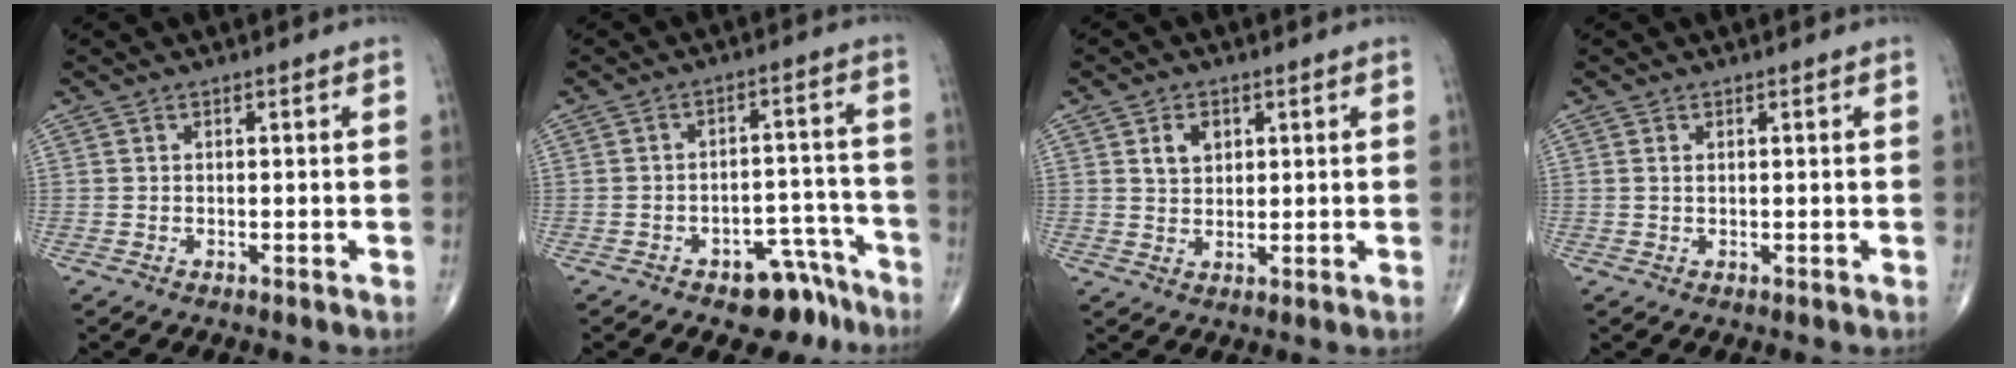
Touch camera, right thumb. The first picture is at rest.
{"total": 8.4, "force": [-6.0, 4.6, 3.7], "torque": [-0.014, 0.064, -0.082]}
{"total": 4.2, "force": [1.6, 3.0, 2.4], "torque": [-0.027, -0.008, 0.029]}
{"total": 0.5, "force": [0.2, 0.2, 0.5], "torque": [-0.010, 0.003, 0.005]}